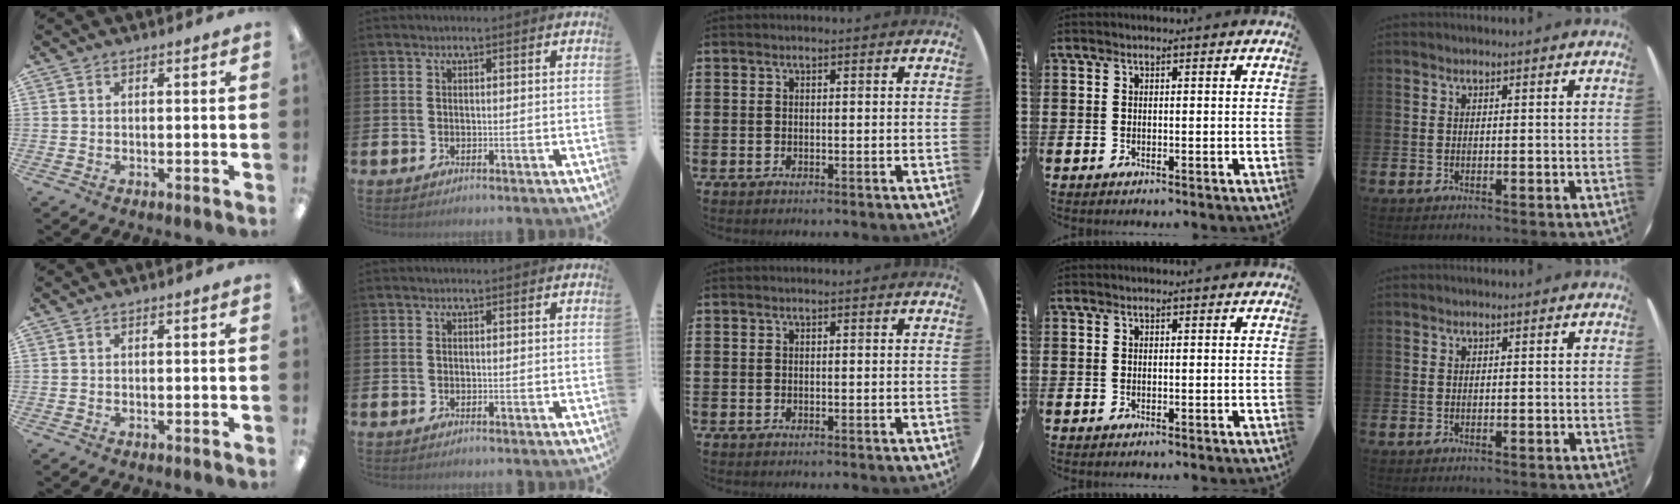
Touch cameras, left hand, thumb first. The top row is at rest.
{}